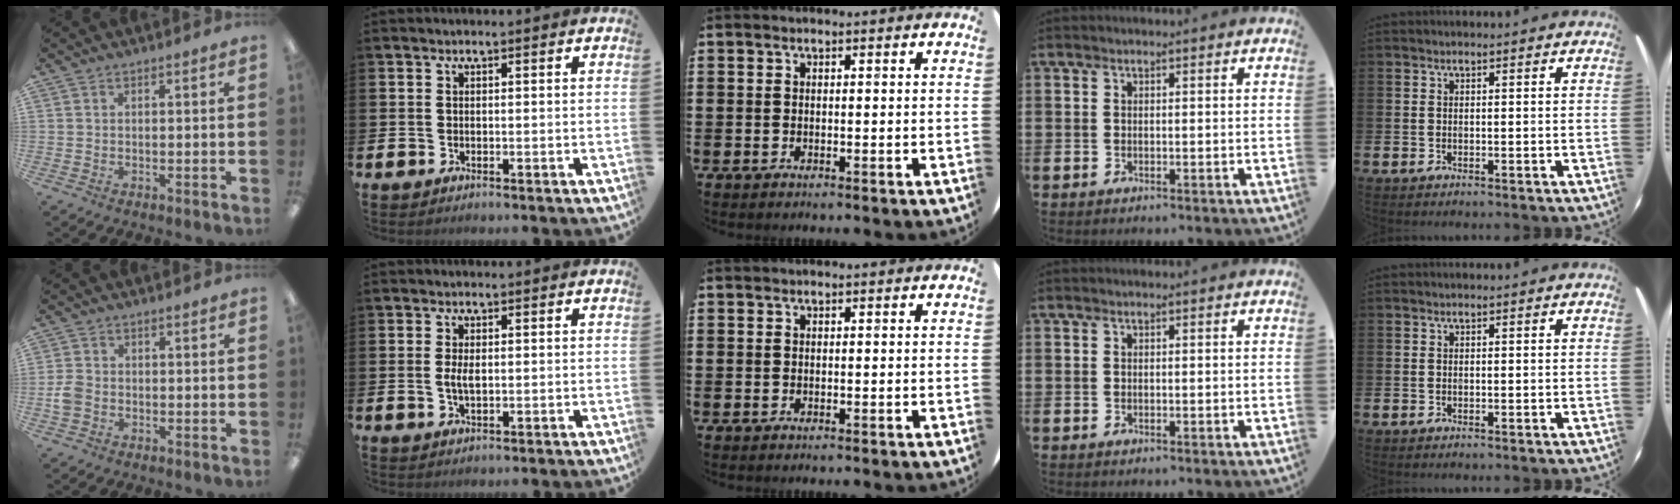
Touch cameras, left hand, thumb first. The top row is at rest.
{"thumb": {"total": 3.5, "force": [-1.1, 2.7, 2.0], "torque": [-0.031, 0.008, -0.018]}, "index": {"total": 2.3, "force": [0.1, 1.0, 2.1], "torque": [-0.028, -0.002, -0.002]}}